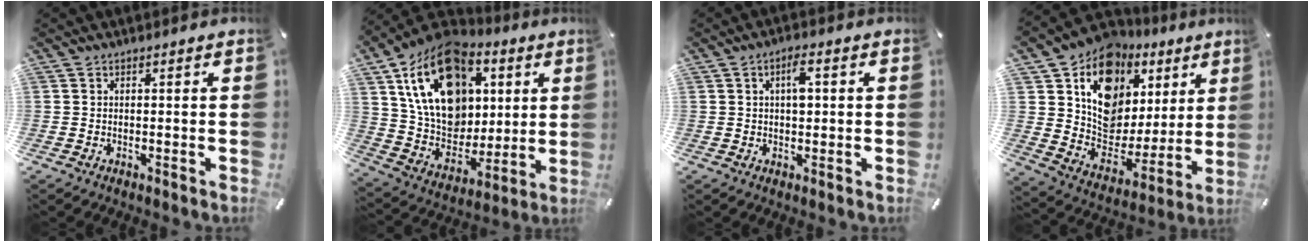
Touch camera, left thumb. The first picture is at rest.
{"total": 21.6, "force": [7.7, 16.1, 12.2], "torque": [-0.214, -0.035, 0.144]}
{"total": 4.2, "force": [0.9, 1.9, 3.7], "torque": [-0.059, 0.002, 0.009]}
{"total": 13.4, "force": [6.9, 10.5, 4.5], "torque": [-0.073, -0.063, 0.125]}